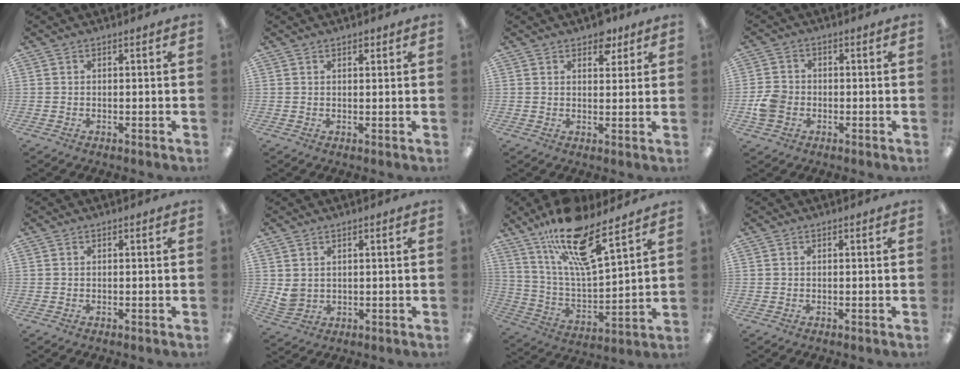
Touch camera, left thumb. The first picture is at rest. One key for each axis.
{"total": 1.3, "fx": 1.0, "fy": 0.6, "fz": 0.5, "tx": -0.004, "ty": -0.004, "tz": 0.017}
{"total": 5.4, "fx": 3.9, "fy": 2.9, "fz": 2.4, "tx": -0.015, "ty": -0.018, "tz": 0.064}
{"total": 5.6, "fx": -1.4, "fy": 4.7, "fz": 2.7, "tx": -0.044, "ty": 0.010, "tz": -0.023}
{"total": 0.0}
{"total": 3.3, "fx": 1.9, "fy": 2.4, "fz": 1.2, "tx": -0.019, "ty": -0.007, "tz": 0.036}
{"total": 18.5, "fx": 13.2, "fy": 5.1, "fz": 11.8, "tx": -0.216, "ty": -0.075, "tz": 0.224}
{"total": 0.0}